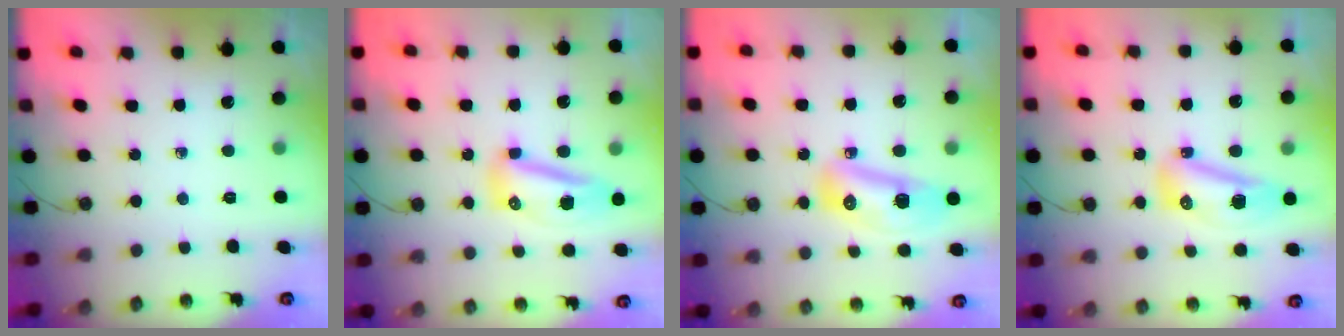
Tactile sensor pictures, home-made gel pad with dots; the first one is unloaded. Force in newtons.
{"total": 9.1, "press": 9.0, "slide": 1.1}
{"total": 12.0, "press": 11.9, "slide": 1.5}
{"total": 9.5, "press": 9.5, "slide": 0.7}